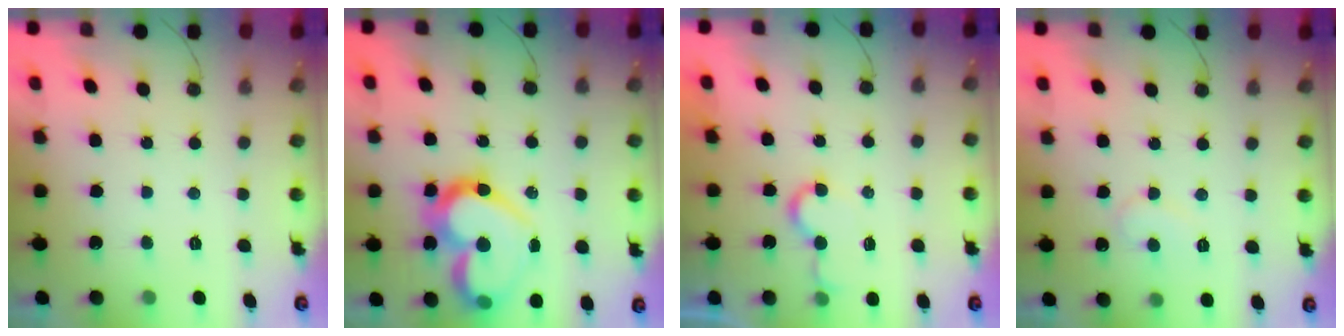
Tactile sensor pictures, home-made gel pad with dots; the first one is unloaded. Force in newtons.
{"total": 18.1, "press": 18.0, "slide": 1.8}
{"total": 5.4, "press": 5.4, "slide": 0.4}
{"total": 6.4, "press": 6.4, "slide": 0.5}